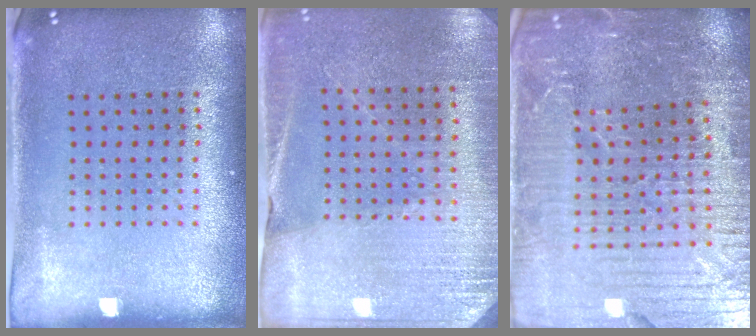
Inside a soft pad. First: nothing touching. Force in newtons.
{"total": 2.7, "press": 2.6, "slide": 0.3}
{"total": 5.4, "press": 5.0, "slide": 2.1}